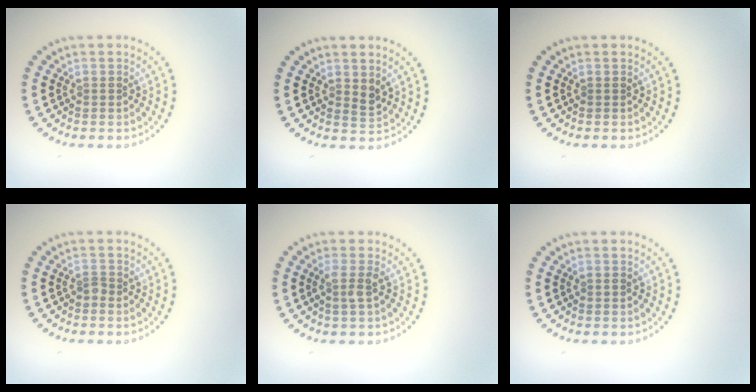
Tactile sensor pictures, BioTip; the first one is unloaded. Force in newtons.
{"total": 1.2, "press": 1.0, "slide": 0.5}
{"total": 0.0}
{"total": 0.8, "press": 0.6, "slide": 0.6}
{"total": 1.5, "press": 1.2, "slide": 0.9}
{"total": 0.8, "press": 0.7, "slide": 0.1}